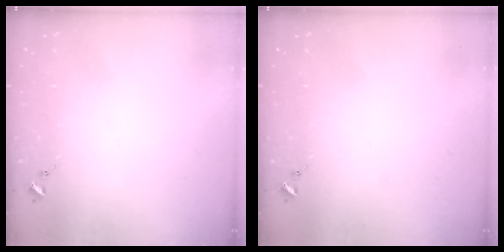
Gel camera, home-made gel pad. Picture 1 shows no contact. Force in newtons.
{"total": 0.0}